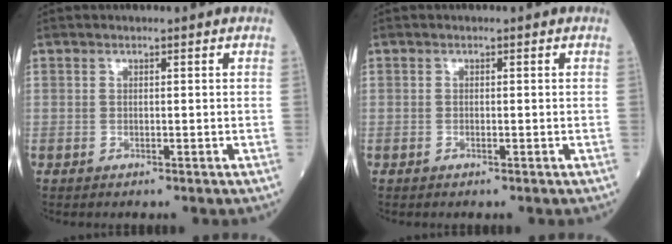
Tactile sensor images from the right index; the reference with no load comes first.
{"total": 0.0}